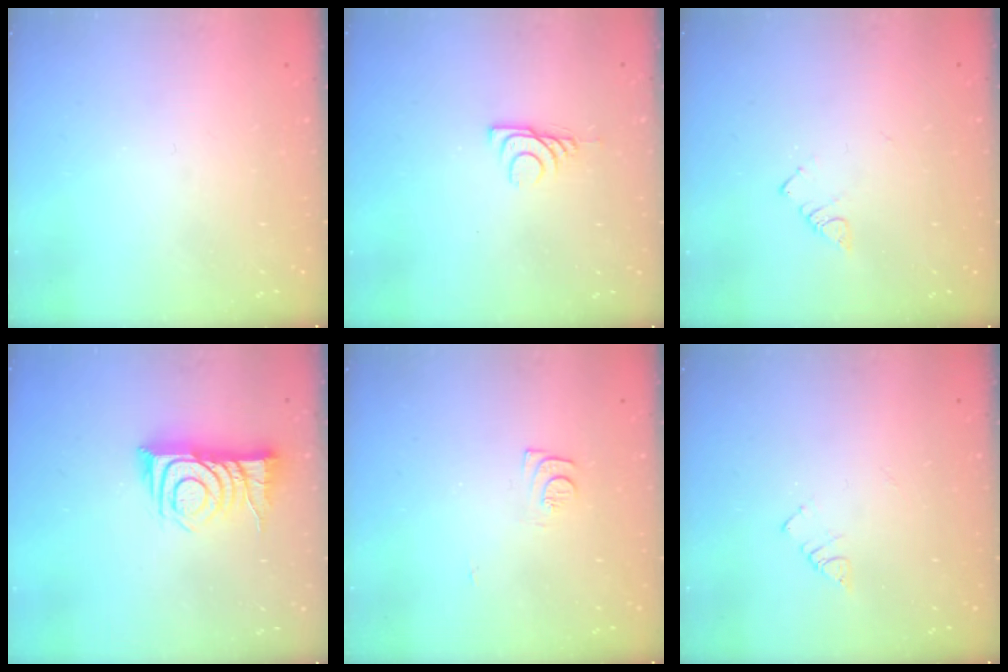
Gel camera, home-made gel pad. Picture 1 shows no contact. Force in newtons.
{"total": 6.3, "press": 6.3, "slide": 0.9}
{"total": 2.7, "press": 2.7, "slide": 0.4}
{"total": 11.9, "press": 11.9, "slide": 0.6}
{"total": 7.0, "press": 7.0, "slide": 0.6}
{"total": 4.0, "press": 4.0, "slide": 0.4}